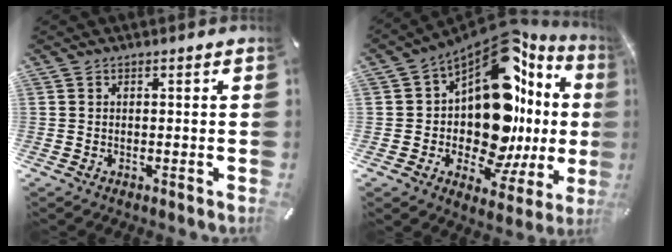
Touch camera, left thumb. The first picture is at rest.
{"total": 20.9, "force": [4.2, 10.8, 17.4], "torque": [-0.278, -0.105, 0.076]}